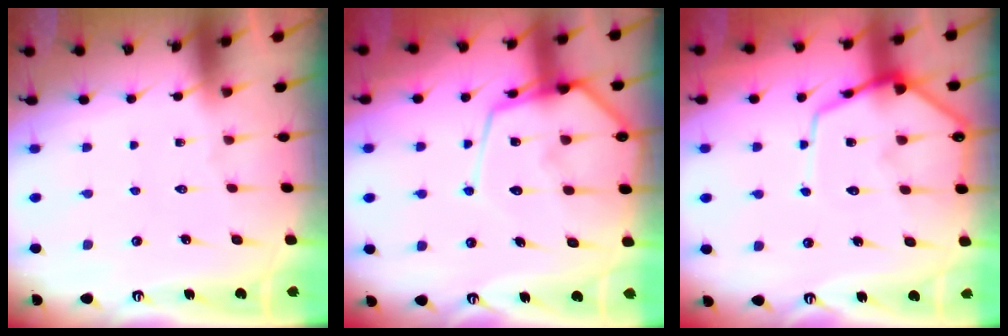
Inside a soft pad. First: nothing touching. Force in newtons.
{"total": 14.5, "press": 14.4, "slide": 1.6}
{"total": 10.4, "press": 10.4, "slide": 1.1}